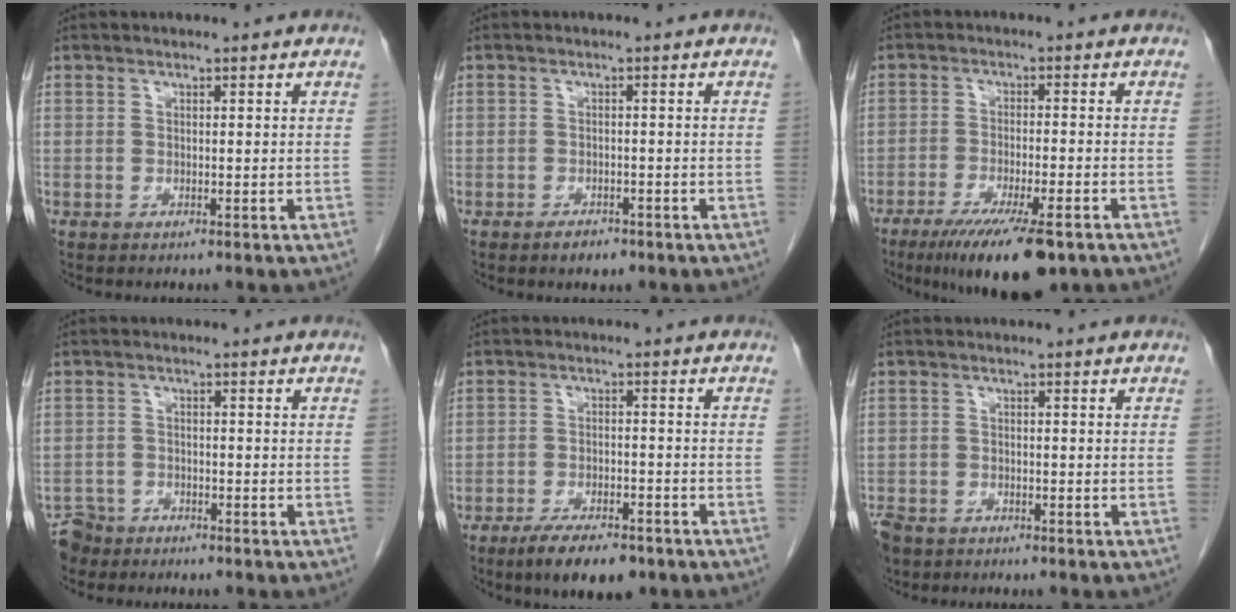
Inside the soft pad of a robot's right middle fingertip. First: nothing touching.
{"total": 2.1, "force": [-1.5, 1.1, 1.0], "torque": [-0.017, 0.002, -0.017]}
{"total": 12.3, "force": [-8.3, 2.2, 8.8], "torque": [-0.137, -0.025, -0.129]}
{"total": 5.7, "force": [-5.3, 2.0, 0.0], "torque": [0.003, -0.007, -0.103]}
{"total": 7.9, "force": [-5.7, 2.6, 4.8], "torque": [-0.078, -0.007, -0.091]}
{"total": 6.9, "force": [-4.7, 4.3, 2.5], "torque": [-0.068, -0.008, -0.082]}